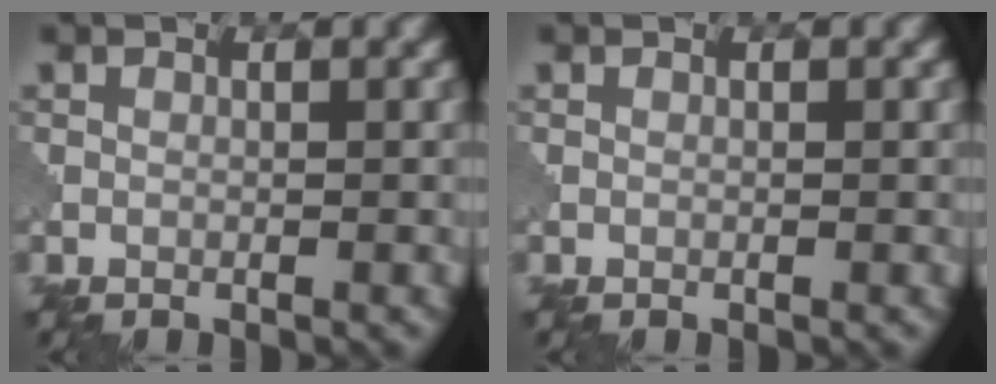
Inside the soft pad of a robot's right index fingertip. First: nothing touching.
{"total": 0.0}